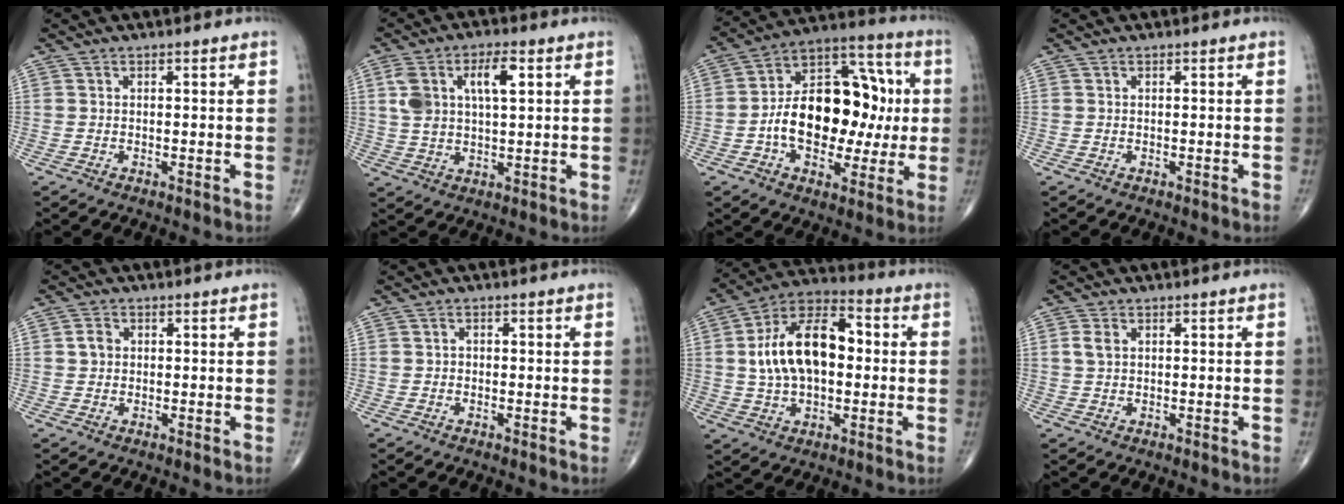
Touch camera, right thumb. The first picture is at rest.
{"total": 9.8, "force": [3.1, 4.5, 8.1], "torque": [-0.150, 0.007, 0.060]}
{"total": 21.5, "force": [-0.8, 13.5, 16.8], "torque": [-0.229, 0.041, -0.013]}
{"total": 0.0}
{"total": 2.2, "force": [0.3, 1.9, 1.1], "torque": [-0.012, 0.004, 0.004]}
{"total": 0.8, "force": [-0.1, 0.7, 0.4], "torque": [-0.002, 0.003, -0.006]}
{"total": 17.1, "force": [1.3, 9.8, 14.0], "torque": [-0.233, 0.031, 0.014]}
{"total": 2.3, "force": [0.6, 1.6, 1.6], "torque": [-0.034, 0.004, 0.012]}